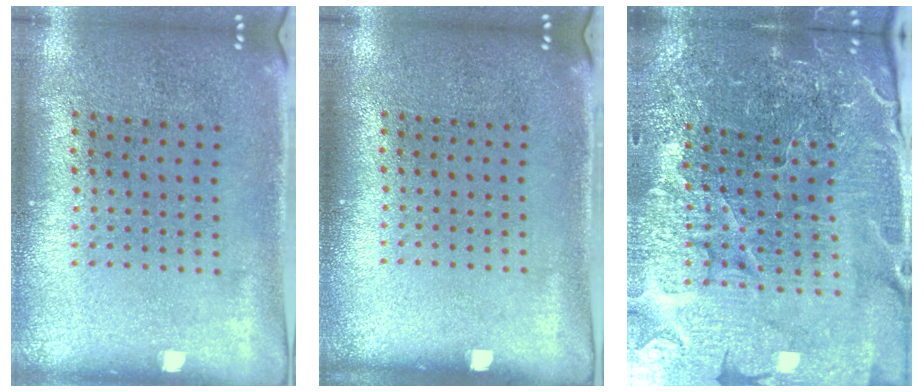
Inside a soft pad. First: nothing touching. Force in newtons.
{"total": 0.0}
{"total": 5.5, "press": 5.2, "slide": 1.9}